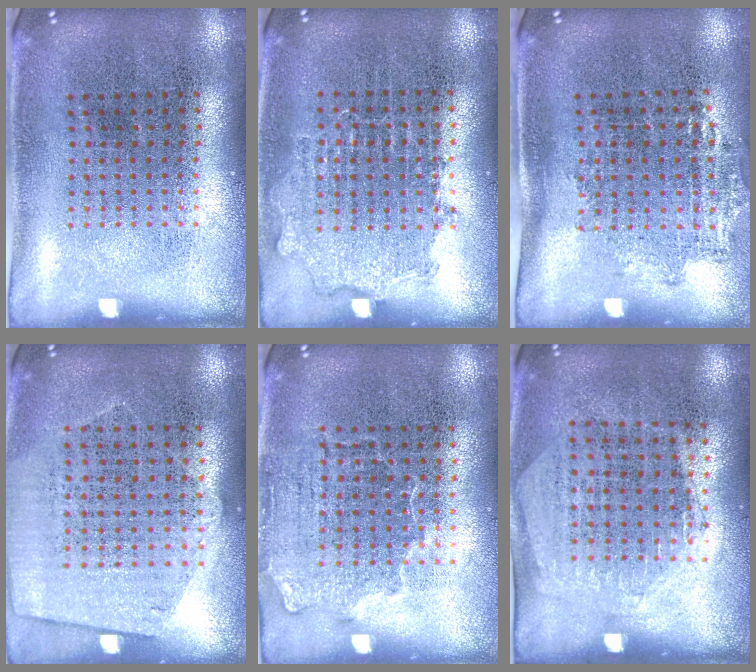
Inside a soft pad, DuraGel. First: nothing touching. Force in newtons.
{"total": 0.8, "press": 0.7, "slide": 0.2}
{"total": 1.3, "press": 1.0, "slide": 0.8}
{"total": 1.2, "press": 1.0, "slide": 0.6}
{"total": 1.5, "press": 1.2, "slide": 0.8}
{"total": 1.3, "press": 1.2, "slide": 0.6}